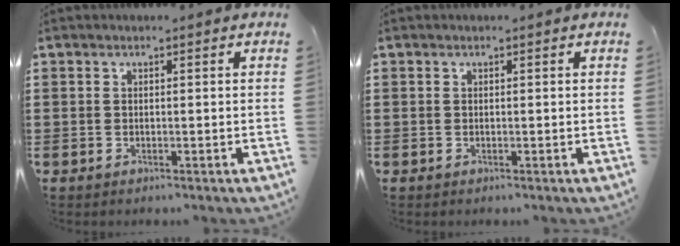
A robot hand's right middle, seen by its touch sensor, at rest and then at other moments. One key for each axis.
{"total": 0.0}